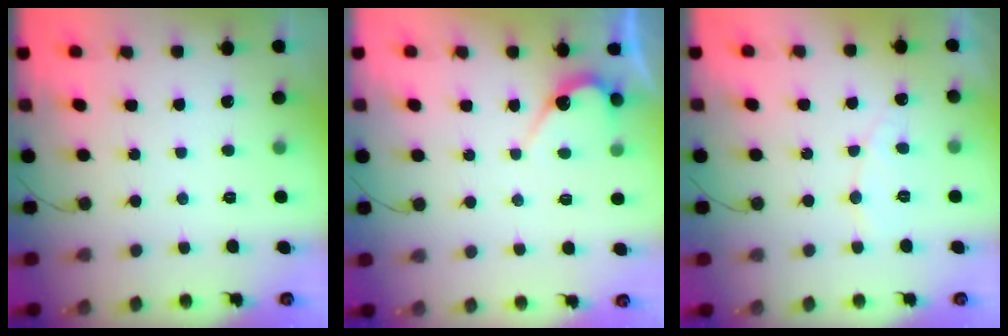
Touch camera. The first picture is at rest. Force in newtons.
{"total": 6.5, "press": 6.5, "slide": 0.5}
{"total": 5.4, "press": 5.3, "slide": 0.4}